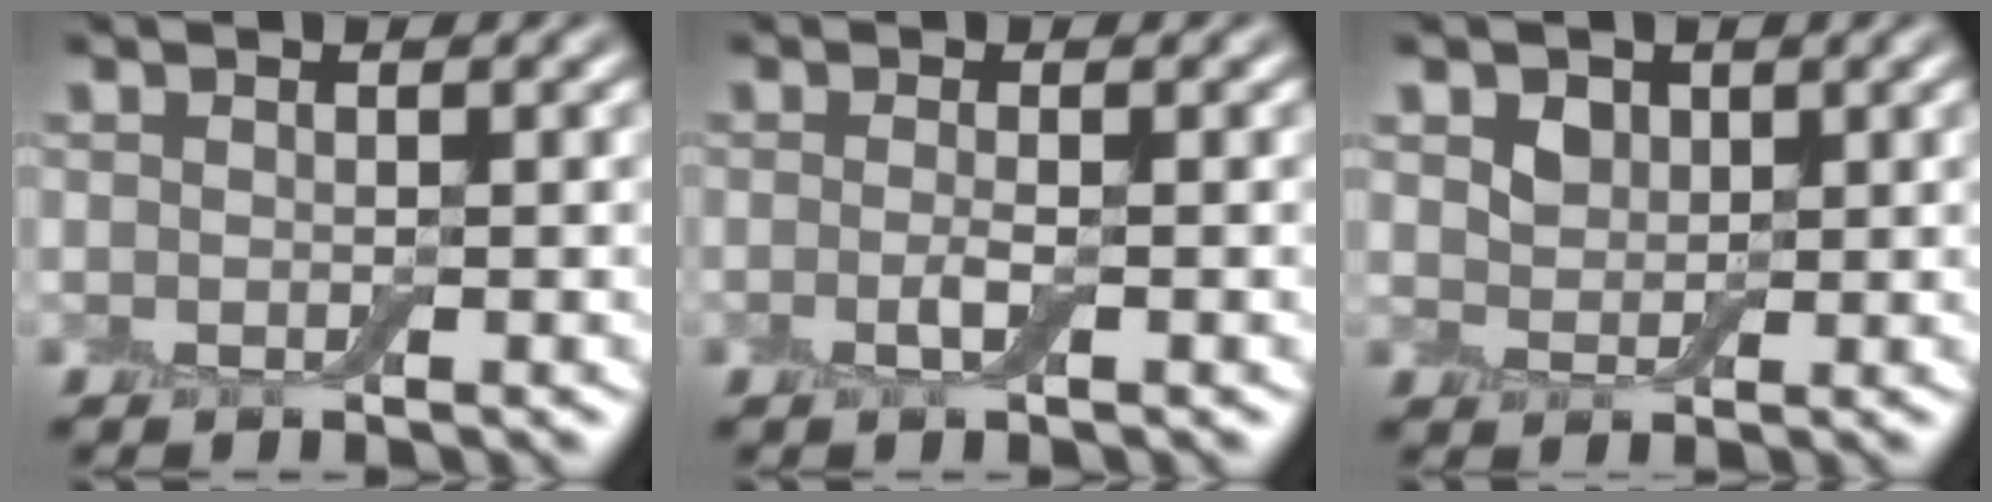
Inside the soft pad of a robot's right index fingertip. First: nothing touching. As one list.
[{"total": 1.3, "force": [-0.3, 0.2, 1.2], "torque": [-0.027, -0.005, -0.009]}, {"total": 1.7, "force": [1.0, 1.3, 0.7], "torque": [-0.016, -0.004, 0.018]}]